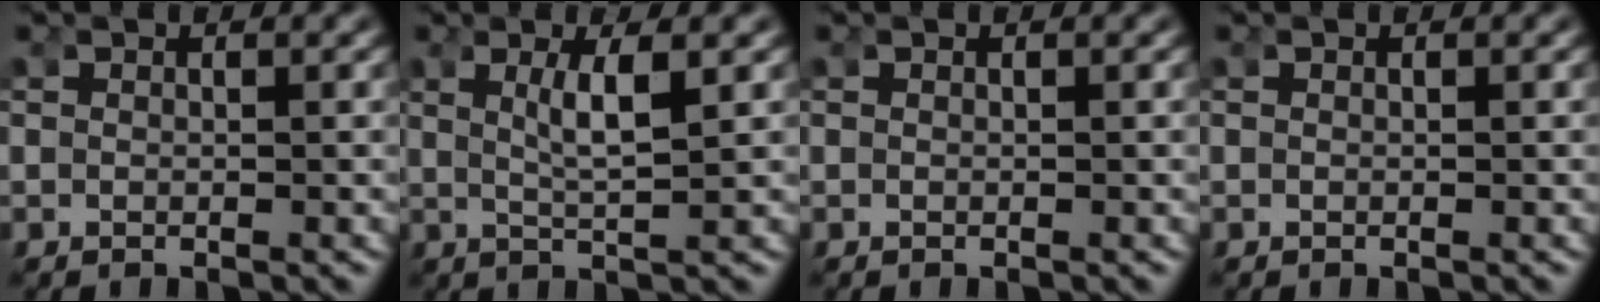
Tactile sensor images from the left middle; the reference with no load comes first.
{"total": 2.8, "force": [0.8, -0.4, 2.6], "torque": [-0.048, -0.009, 0.025]}
{"total": 0.0}
{"total": 0.0}